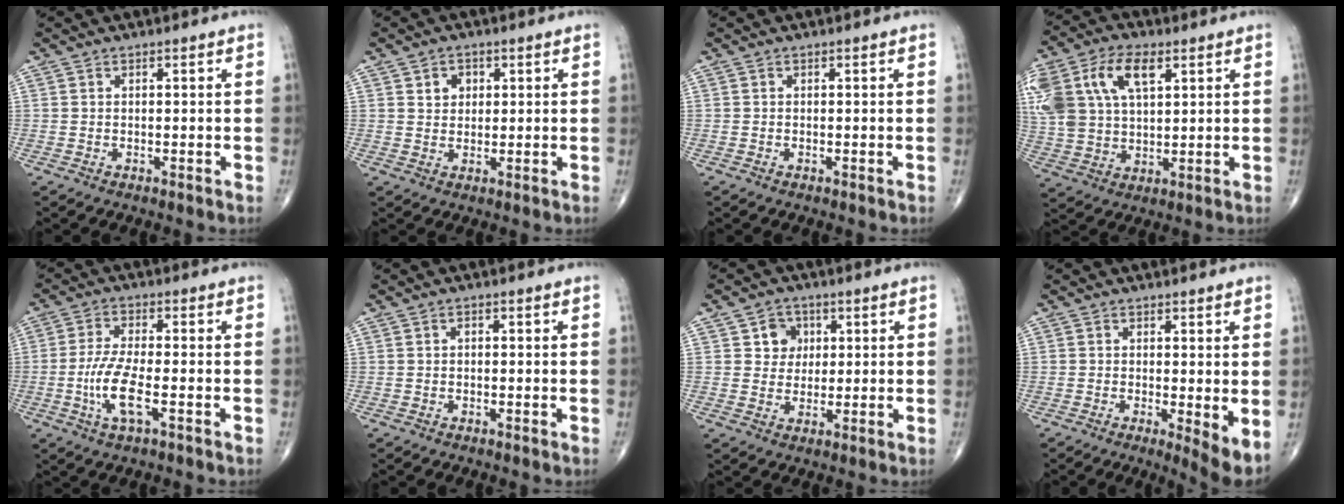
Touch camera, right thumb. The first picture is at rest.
{"total": 3.4, "force": [1.3, 2.8, 1.6], "torque": [-0.007, -0.005, 0.019]}
{"total": 0.0}
{"total": 18.9, "force": [7.3, 11.2, 13.4], "torque": [-0.304, 0.015, 0.137]}
{"total": 8.0, "force": [-2.4, 2.2, 7.4], "torque": [-0.163, 0.005, -0.047]}
{"total": 0.7, "force": [-0.1, 0.5, 0.5], "torque": [-0.005, 0.002, -0.004]}
{"total": 5.1, "force": [1.5, 4.5, 1.6], "torque": [0.004, 0.000, 0.020]}
{"total": 4.7, "force": [-0.4, 1.0, 4.5], "torque": [-0.071, -0.015, -0.010]}